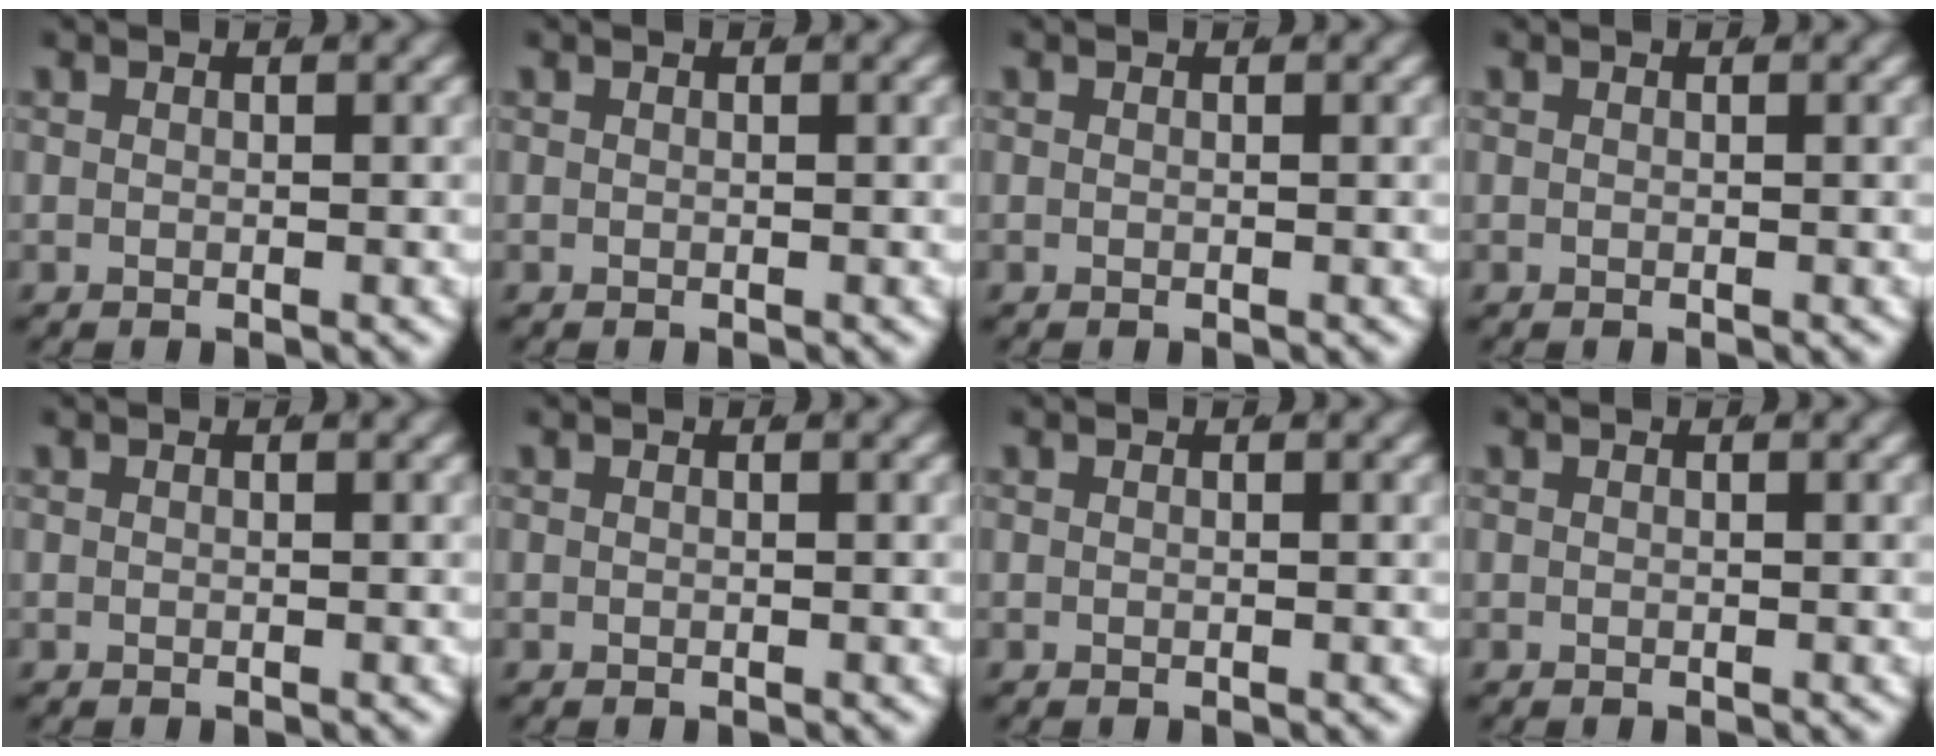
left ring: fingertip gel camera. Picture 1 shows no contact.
{"total": 0.0}
{"total": 0.0}
{"total": 0.0}
{"total": 0.0}
{"total": 0.0}
{"total": 0.0}
{"total": 0.0}